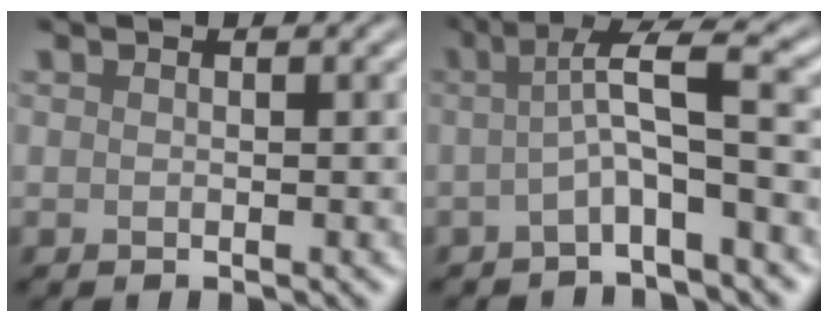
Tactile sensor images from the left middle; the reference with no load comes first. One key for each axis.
{"total": 4.2, "fx": -0.5, "fy": 0.5, "fz": 4.1, "tx": -0.070, "ty": 0.017, "tz": -0.017}